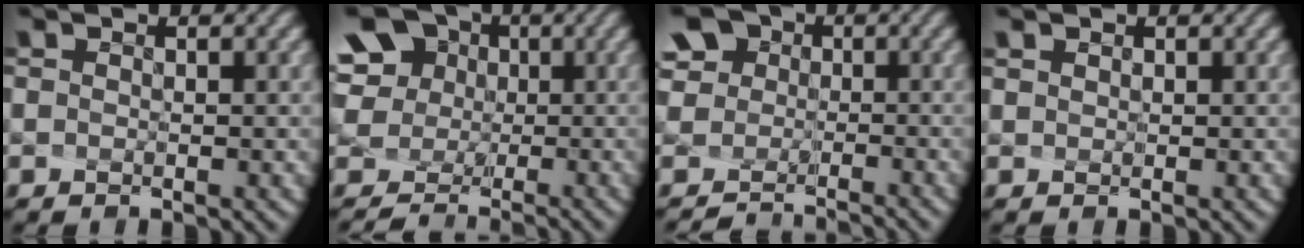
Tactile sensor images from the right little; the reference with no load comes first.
{"total": 9.7, "force": [0.2, 9.0, 3.6], "torque": [-0.142, 0.012, 0.009]}
{"total": 7.0, "force": [-1.5, 6.2, 2.9], "torque": [-0.092, -0.002, -0.030]}
{"total": 1.0, "force": [0.8, 0.5, 0.3], "torque": [-0.015, -0.005, 0.020]}